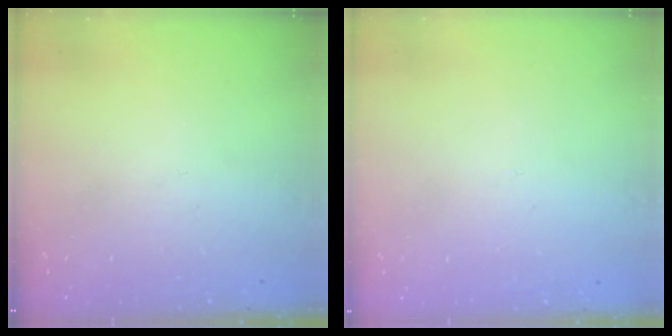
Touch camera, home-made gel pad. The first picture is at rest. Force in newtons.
{"total": 2.6, "press": 2.6, "slide": 0.2}